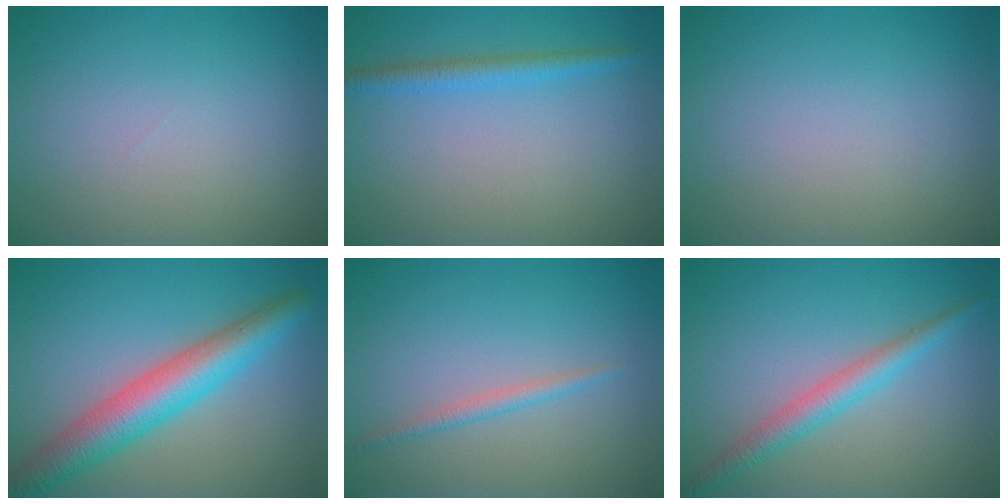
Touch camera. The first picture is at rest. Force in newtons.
{"total": 2.0, "press": 2.0, "slide": 0.2}
{"total": 0.0}
{"total": 6.6, "press": 6.6, "slide": 0.1}
{"total": 1.2, "press": 1.2, "slide": 0.0}
{"total": 2.9, "press": 2.9, "slide": 0.1}